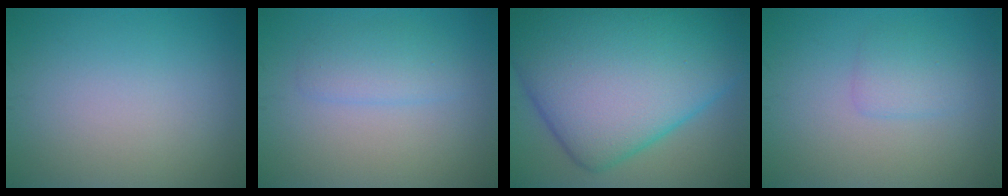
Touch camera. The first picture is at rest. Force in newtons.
{"total": 2.2, "press": 2.2, "slide": 0.1}
{"total": 18.5, "press": 18.5, "slide": 0.0}
{"total": 1.8, "press": 1.8, "slide": 0.0}